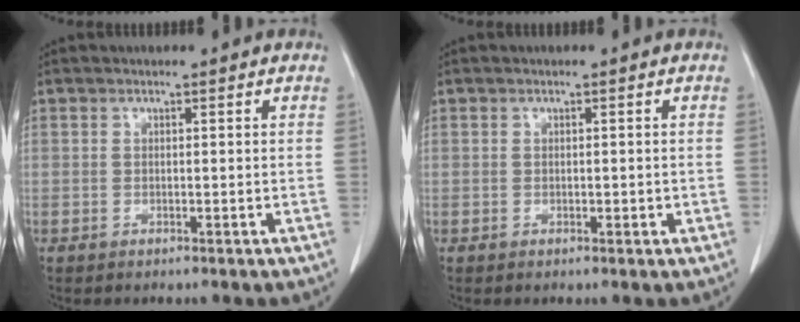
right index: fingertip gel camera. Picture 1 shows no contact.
{"total": 0.9, "force": [-0.1, 0.6, 0.7], "torque": [-0.010, 0.002, 0.001]}